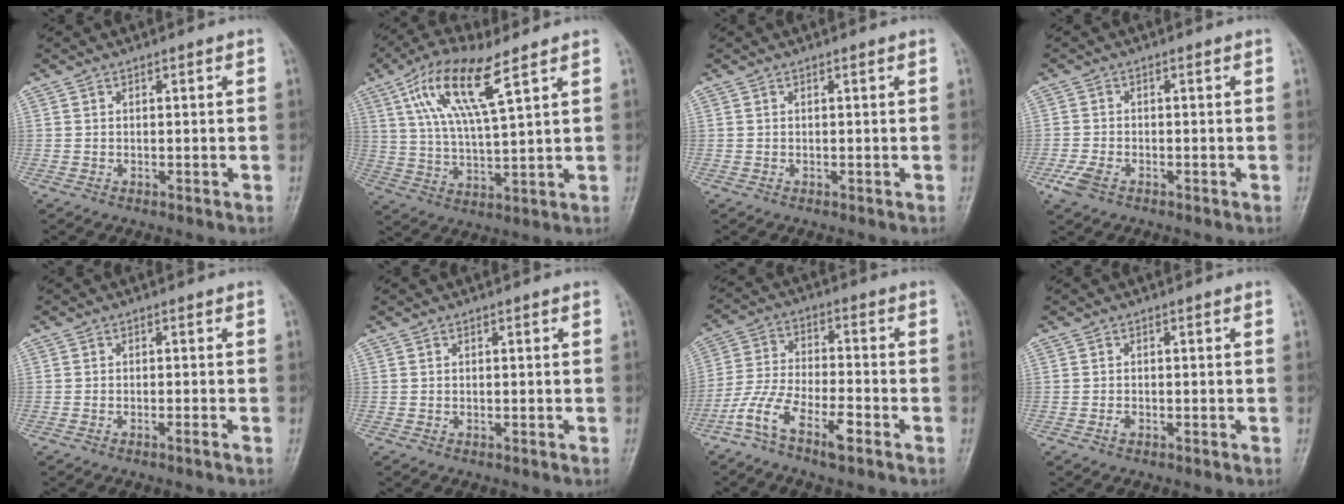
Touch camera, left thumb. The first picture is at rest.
{"total": 12.7, "force": [6.2, 3.1, 10.6], "torque": [-0.211, -0.012, 0.121]}
{"total": 0.0}
{"total": 3.4, "force": [-2.0, 1.9, 2.1], "torque": [-0.052, 0.001, -0.039]}
{"total": 0.9, "force": [-0.7, -0.2, 0.5], "torque": [-0.009, 0.003, -0.013]}
{"total": 0.0}
{"total": 9.0, "force": [-5.7, 2.5, 6.5], "torque": [-0.144, 0.033, -0.118]}
{"total": 0.9, "force": [-0.6, 0.5, 0.4], "torque": [-0.007, 0.003, -0.013]}